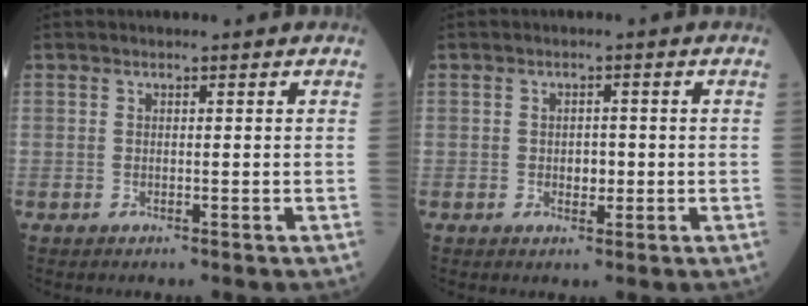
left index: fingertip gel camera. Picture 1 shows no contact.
{"total": 2.0, "force": [-0.5, 1.2, 1.5], "torque": [-0.020, -0.001, -0.008]}